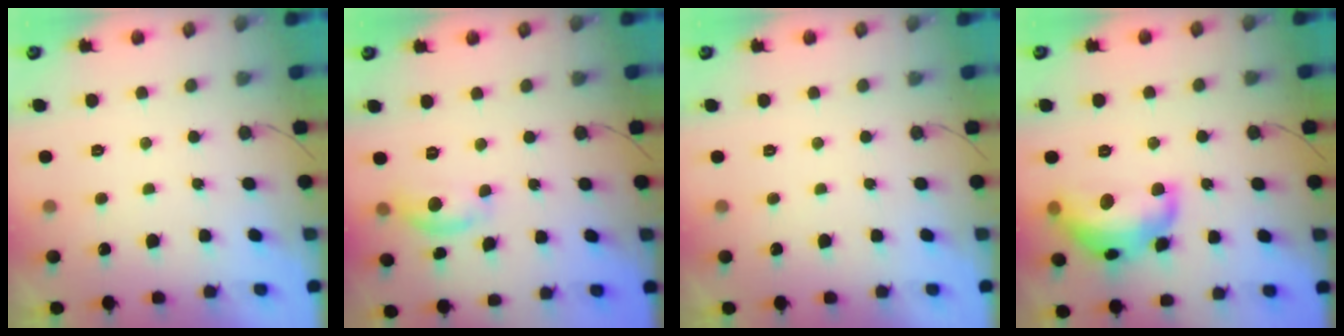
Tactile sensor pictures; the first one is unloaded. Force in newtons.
{"total": 8.7, "press": 8.7, "slide": 0.5}
{"total": 0.0}
{"total": 16.7, "press": 16.7, "slide": 0.9}